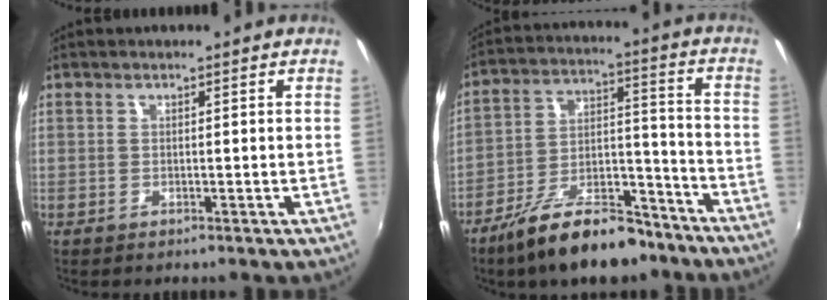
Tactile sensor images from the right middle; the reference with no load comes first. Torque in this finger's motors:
{"motor_torque": [1.12, -1.02, 0.18, 0.05]}